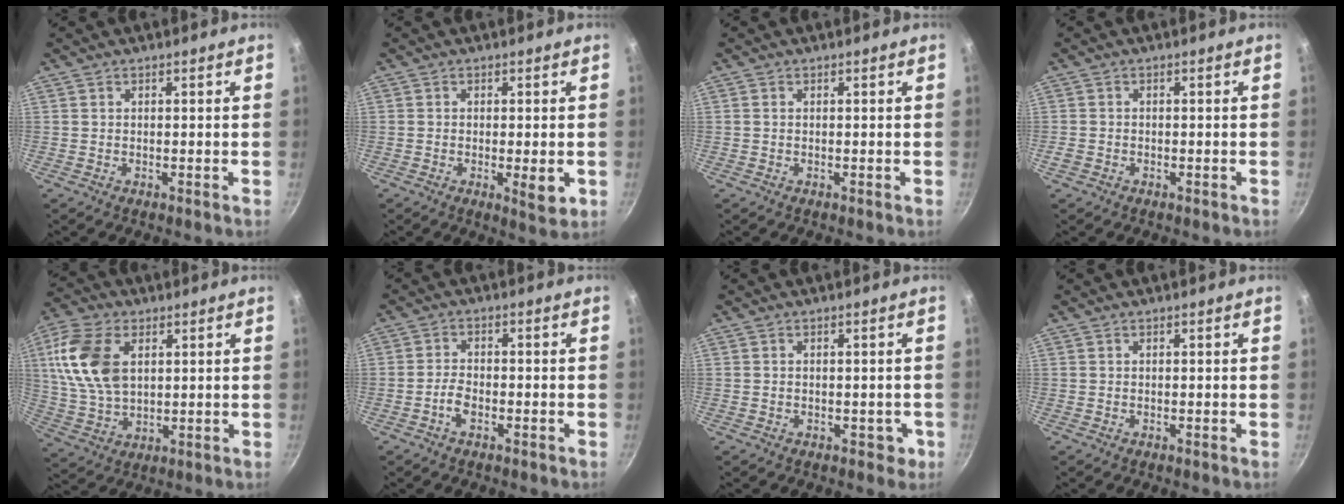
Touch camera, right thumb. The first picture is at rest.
{"total": 4.6, "force": [-1.0, 1.3, 4.3], "torque": [-0.065, -0.010, -0.013]}
{"total": 0.5, "force": [0.0, 0.4, 0.4], "torque": [-0.006, 0.003, 0.000]}
{"total": 1.5, "force": [-0.8, 1.1, 0.6], "torque": [-0.018, 0.004, -0.013]}
{"total": 14.5, "force": [3.8, 9.1, 10.6], "torque": [-0.197, -0.006, 0.076]}
{"total": 3.4, "force": [-1.7, 1.7, 2.4], "torque": [-0.048, 0.016, -0.036]}
{"total": 3.4, "force": [-0.9, 2.5, 2.1], "torque": [-0.003, 0.013, -0.005]}
{"total": 0.0}